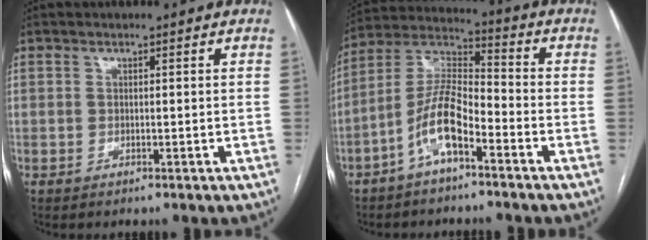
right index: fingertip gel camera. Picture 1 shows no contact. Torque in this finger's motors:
{"motor_torque": [0.36, -0.32, 0.07, 0.02]}